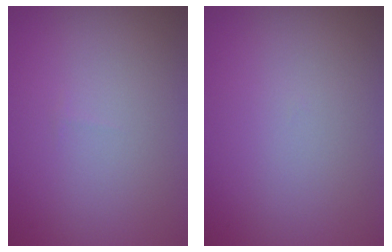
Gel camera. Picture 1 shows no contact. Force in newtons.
{"total": 0.0}